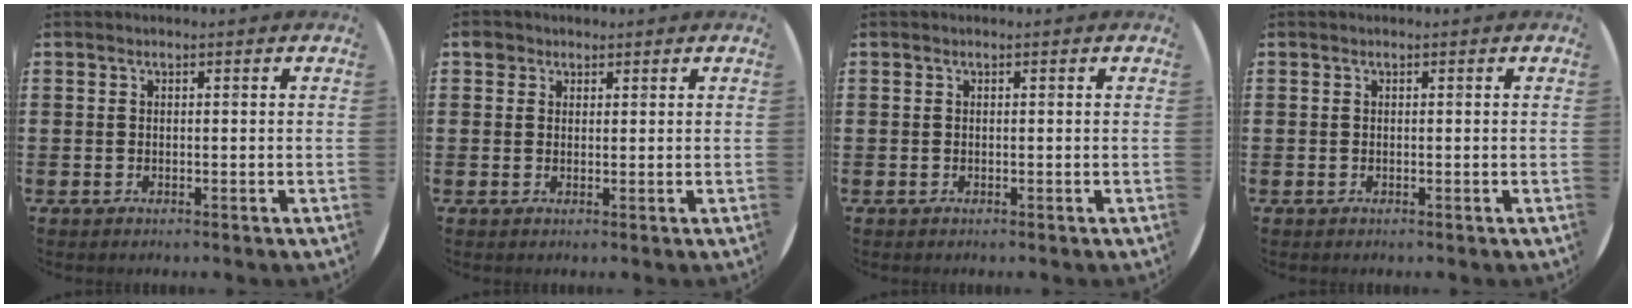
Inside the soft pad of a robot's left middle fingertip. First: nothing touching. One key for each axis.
{"total": 2.0, "fx": 1.5, "fy": 1.3, "fz": 0.3, "tx": 0.001, "ty": 0.002, "tz": 0.027}
{"total": 0.0}
{"total": 0.0}